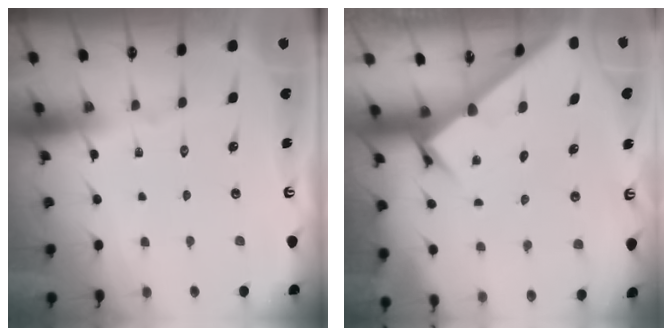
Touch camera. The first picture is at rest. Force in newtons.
{"total": 2.6, "press": 2.6, "slide": 0.3}